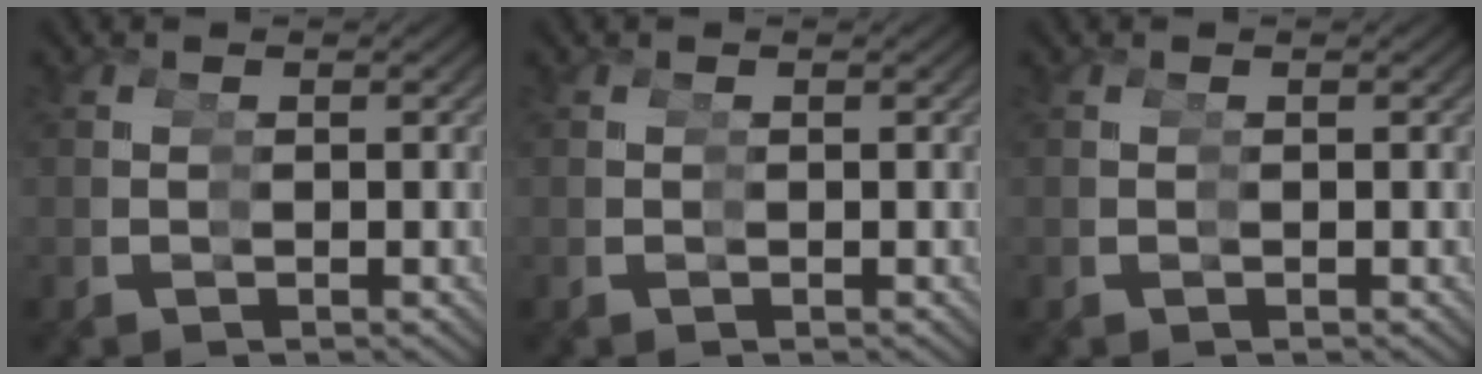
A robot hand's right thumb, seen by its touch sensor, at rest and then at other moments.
{"total": 0.0}
{"total": 0.0}